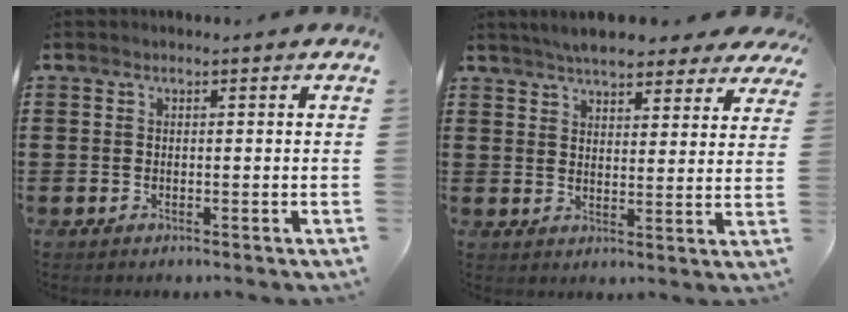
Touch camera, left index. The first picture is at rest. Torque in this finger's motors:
{"motor_torque": [2.14, 0.00, 0.88, 0.21]}